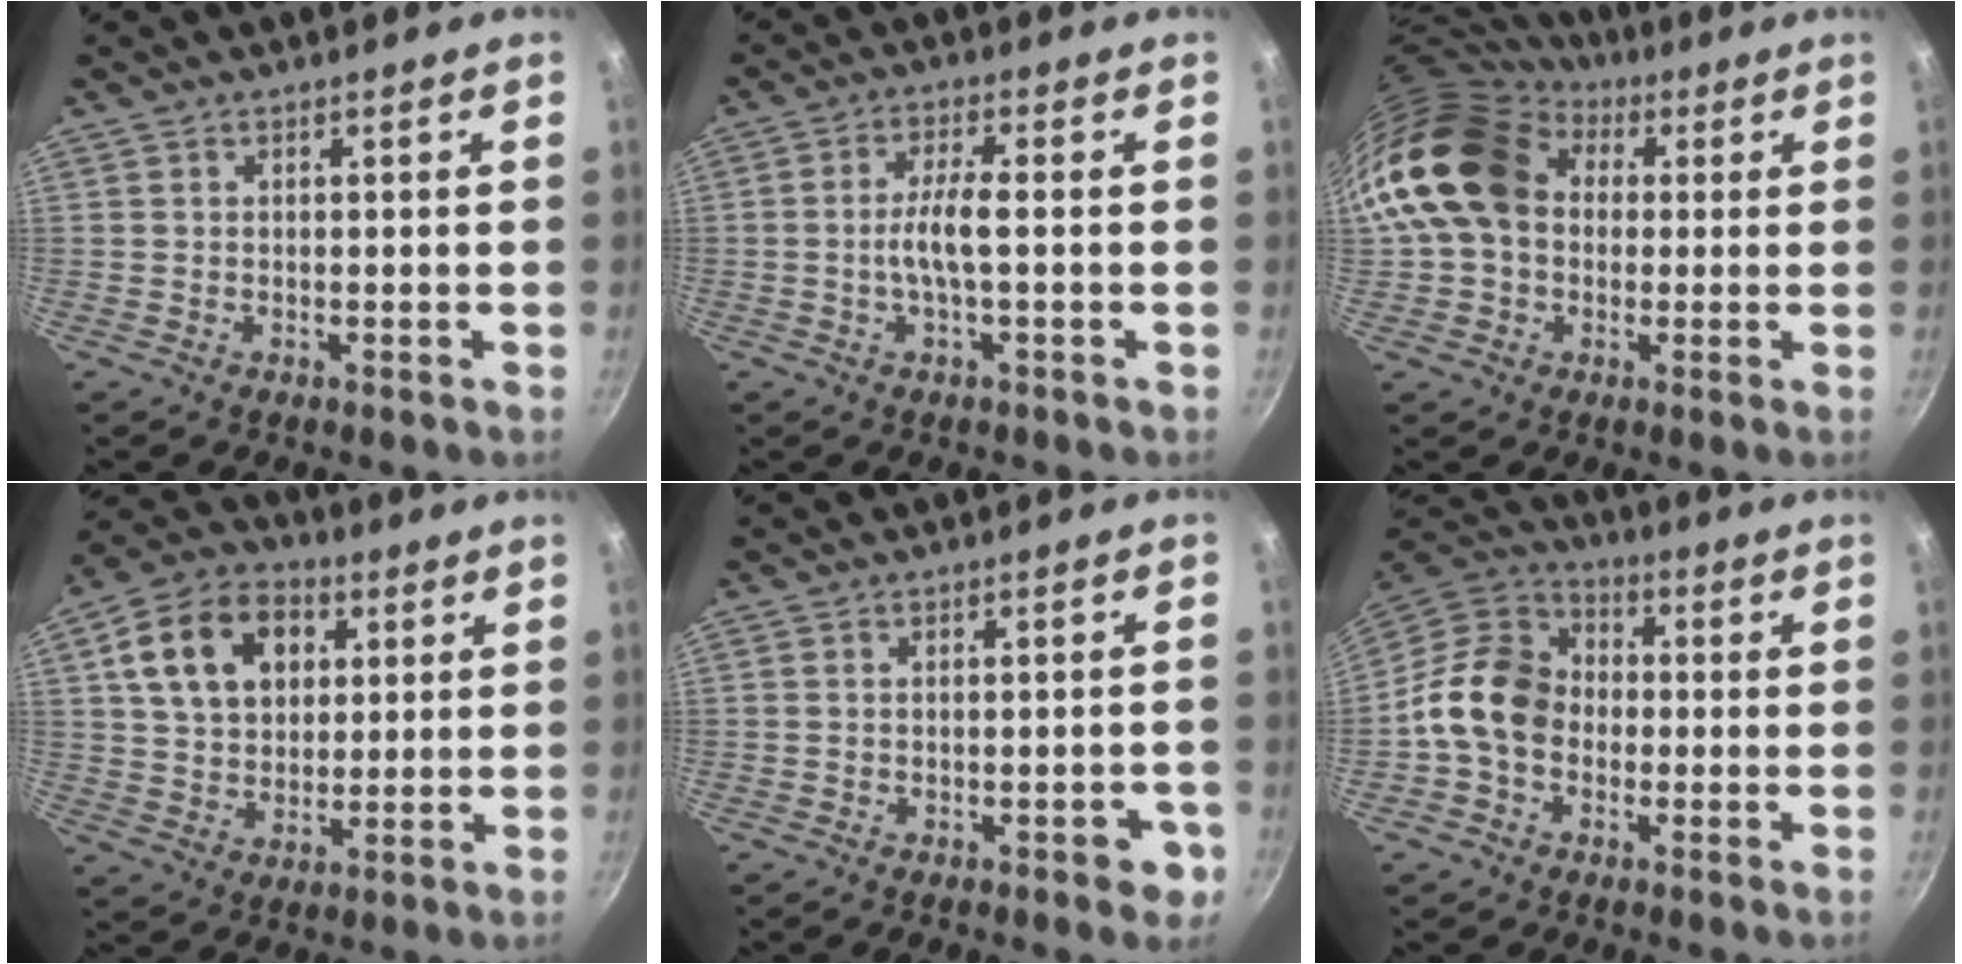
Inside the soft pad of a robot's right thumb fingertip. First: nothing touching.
{"total": 5.4, "force": [-0.8, 1.1, 5.2], "torque": [-0.110, 0.015, -0.020]}
{"total": 16.6, "force": [3.2, 13.0, 9.8], "torque": [-0.159, 0.029, 0.044]}
{"total": 15.2, "force": [4.6, 11.0, 9.4], "torque": [-0.141, 0.006, 0.070]}
{"total": 4.3, "force": [-1.9, 1.8, 3.4], "torque": [-0.030, 0.012, -0.022]}
{"total": 12.6, "force": [-2.1, 9.8, 7.5], "torque": [-0.103, 0.036, -0.064]}